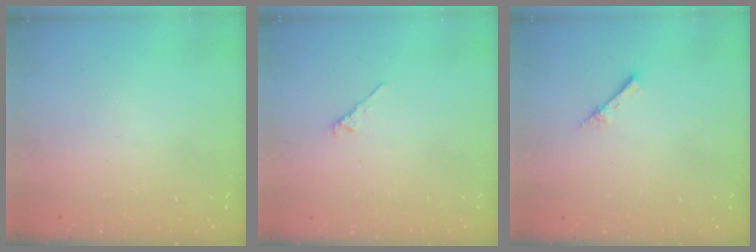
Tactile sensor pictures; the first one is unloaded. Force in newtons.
{"total": 3.1, "press": 3.0, "slide": 0.8}
{"total": 2.4, "press": 2.4, "slide": 0.3}